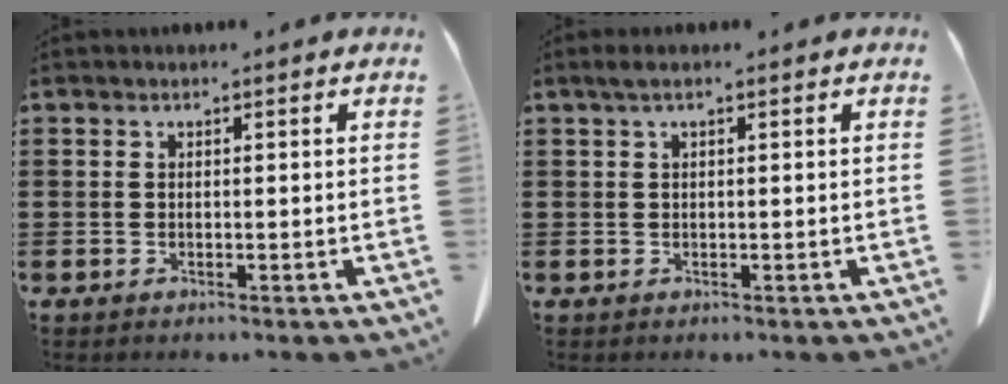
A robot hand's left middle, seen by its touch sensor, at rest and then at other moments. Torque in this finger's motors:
{"motor_torque": [0.44, 0.09, 0.02, 0.01]}